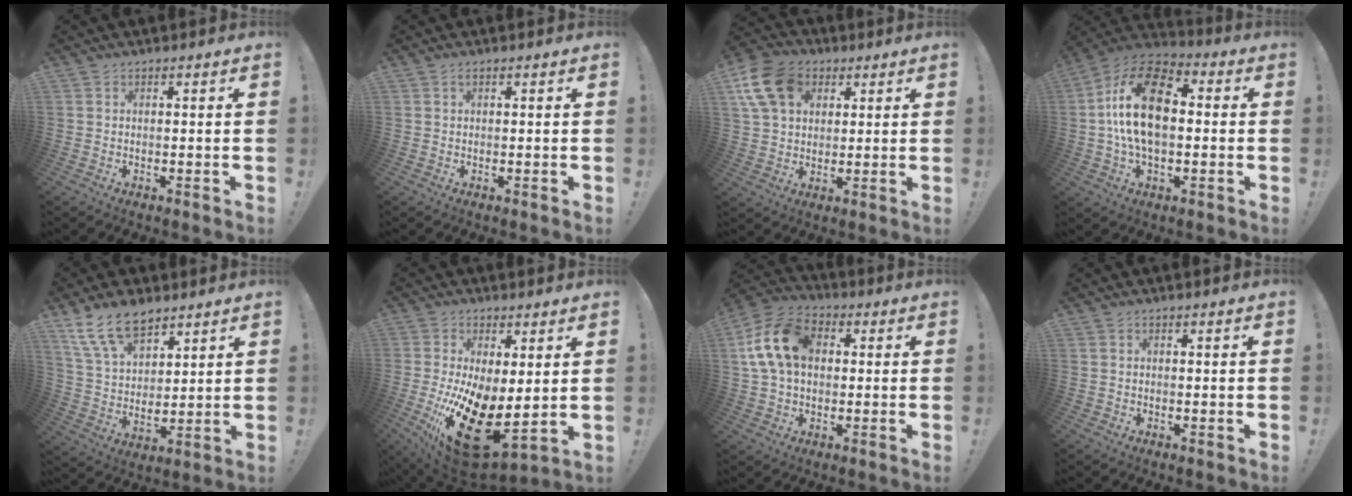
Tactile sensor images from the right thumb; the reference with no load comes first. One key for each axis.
{"total": 0.6, "fx": 0.1, "fy": 0.2, "fz": 0.5, "tx": -0.017, "ty": 0.003, "tz": 0.002}
{"total": 15.1, "fx": 5.7, "fy": 11.0, "fz": 8.5, "tx": -0.156, "ty": -0.014, "tz": 0.114}
{"total": 20.4, "fx": 1.0, "fy": 12.2, "fz": 16.3, "tx": -0.294, "ty": 0.017, "tz": 0.016}
{"total": 14.7, "fx": 10.1, "fy": 7.6, "fz": 7.4, "tx": -0.135, "ty": -0.054, "tz": 0.189}
{"total": 18.7, "fx": -3.6, "fy": 9.1, "fz": 15.9, "tx": -0.271, "ty": -0.008, "tz": -0.042}
{"total": 16.2, "fx": 3.1, "fy": 11.5, "fz": 11.0, "tx": -0.205, "ty": 0.010, "tz": 0.060}
{"total": 0.7, "fx": -0.4, "fy": 0.6, "fz": 0.1, "tx": -0.004, "ty": 0.003, "tz": -0.006}